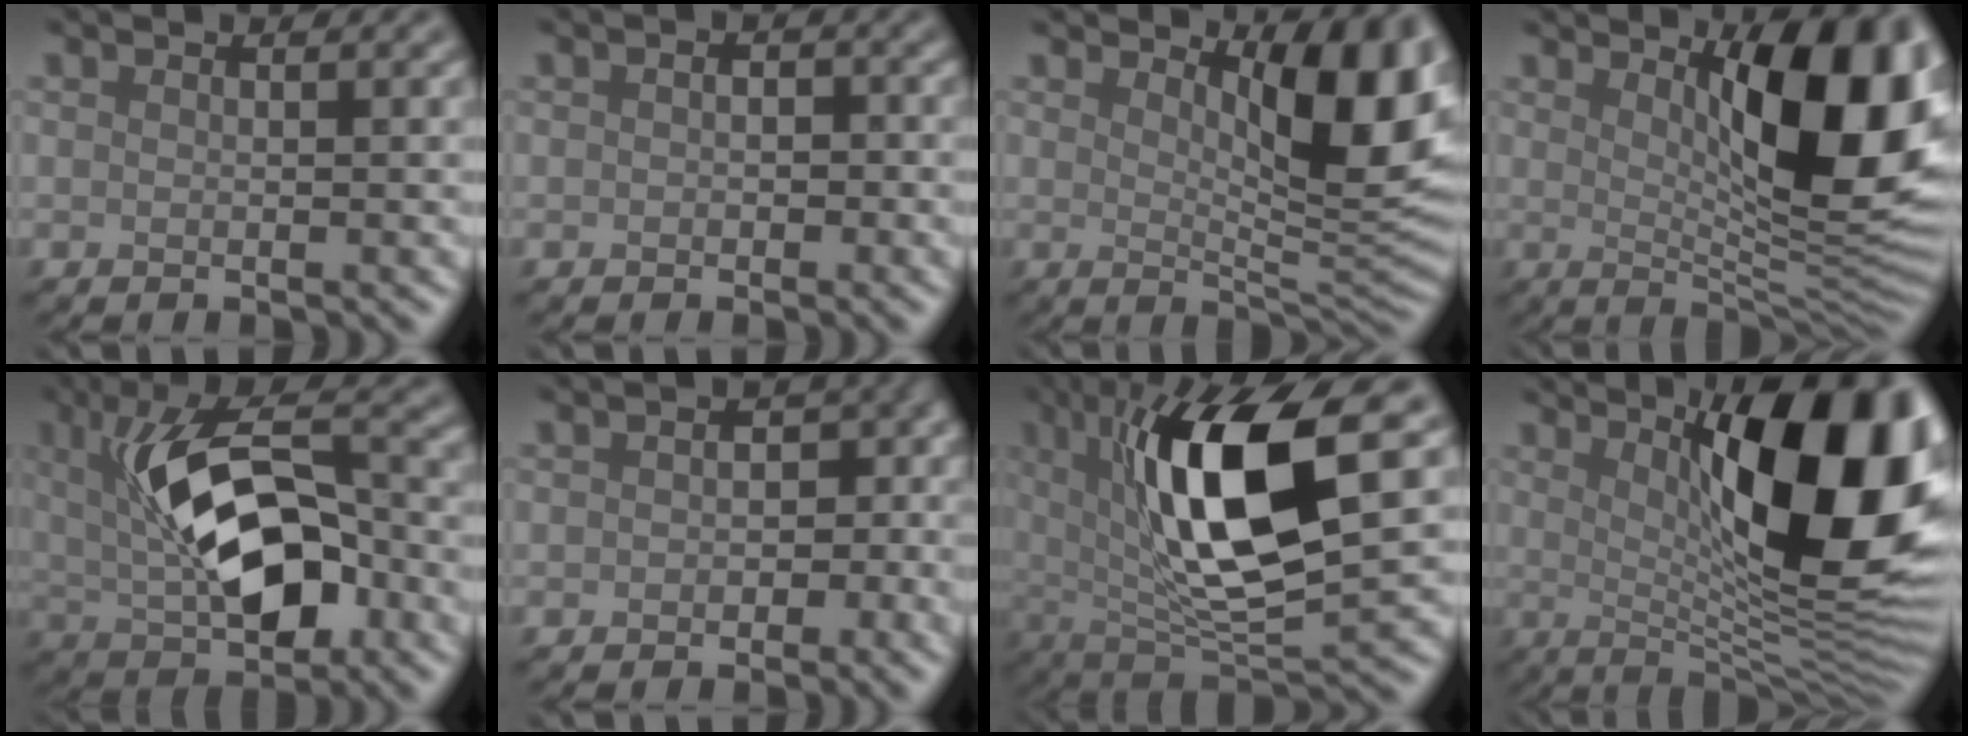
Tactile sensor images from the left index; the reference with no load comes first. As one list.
[{"total": 0.9, "force": [-0.2, 0.7, 0.5], "torque": [-0.007, -0.003, -0.006]}, {"total": 7.9, "force": [2.9, 2.7, 6.9], "torque": [-0.097, -0.016, 0.047]}, {"total": 12.1, "force": [3.4, 3.8, 10.9], "torque": [-0.142, -0.009, 0.055]}, {"total": 9.6, "force": [0.3, 4.6, 8.4], "torque": [-0.147, 0.010, 0.004]}, {"total": 2.8, "force": [-0.6, 2.0, 1.9], "torque": [-0.013, 0.000, -0.018]}, {"total": 11.7, "force": [3.0, 3.3, 10.8], "torque": [-0.187, -0.001, 0.058]}, {"total": 15.0, "force": [4.0, 4.4, 13.7], "torque": [-0.161, 0.000, 0.060]}]